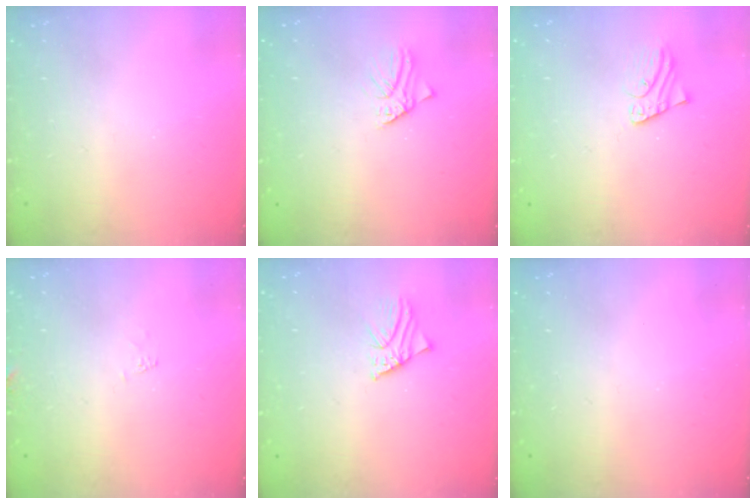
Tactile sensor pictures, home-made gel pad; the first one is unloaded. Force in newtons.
{"total": 0.0}
{"total": 2.7, "press": 2.7, "slide": 0.2}
{"total": 5.1, "press": 5.1, "slide": 0.4}
{"total": 1.5, "press": 1.5, "slide": 0.0}
{"total": 0.0}